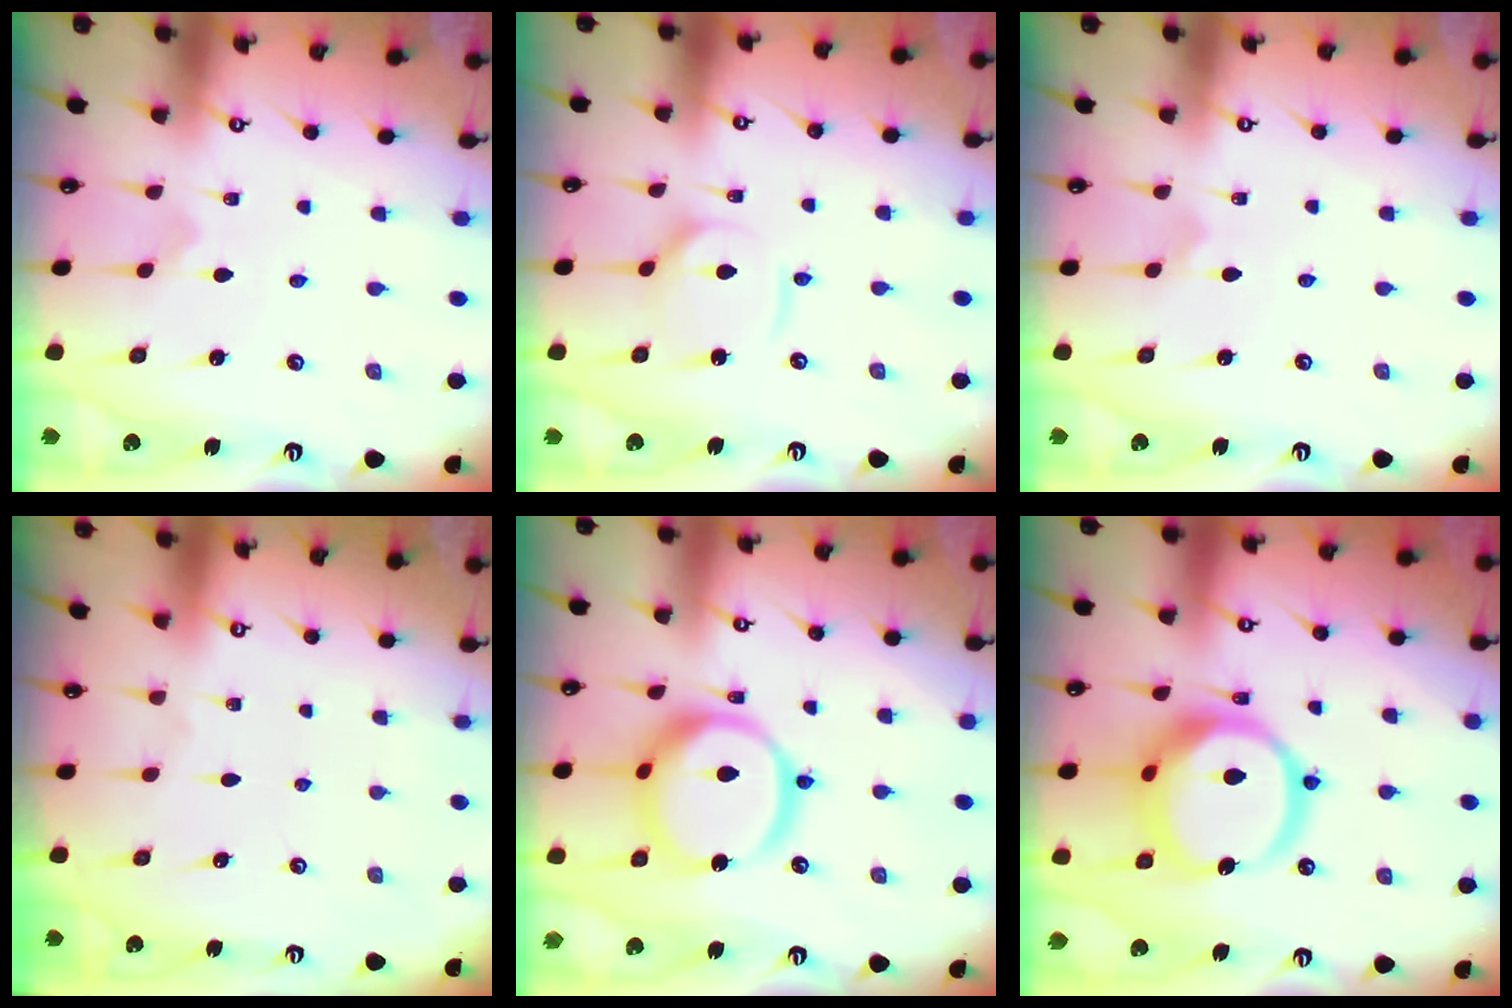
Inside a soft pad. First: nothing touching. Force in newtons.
{"total": 6.9, "press": 6.9, "slide": 0.4}
{"total": 0.8, "press": 0.8, "slide": 0.0}
{"total": 0.0}
{"total": 15.5, "press": 15.4, "slide": 1.6}
{"total": 17.5, "press": 17.4, "slide": 2.0}